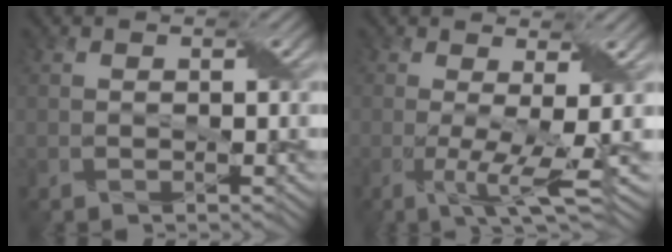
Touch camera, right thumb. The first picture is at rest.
{"total": 5.9, "force": [-0.9, 1.1, 5.7], "torque": [-0.102, -0.008, -0.015]}